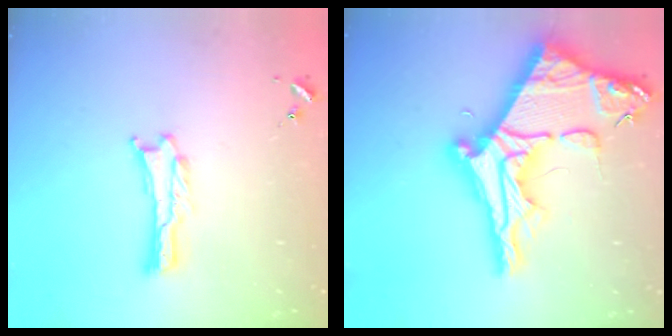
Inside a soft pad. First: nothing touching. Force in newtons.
{"total": 13.4, "press": 13.4, "slide": 1.3}